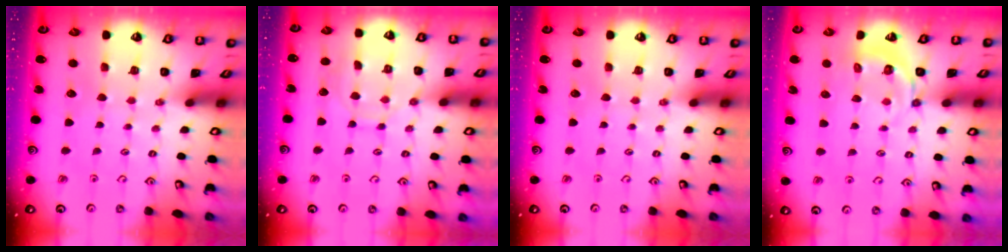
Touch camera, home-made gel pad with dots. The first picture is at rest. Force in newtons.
{"total": 9.2, "press": 9.2, "slide": 0.7}
{"total": 0.0}
{"total": 5.1, "press": 4.8, "slide": 1.8}